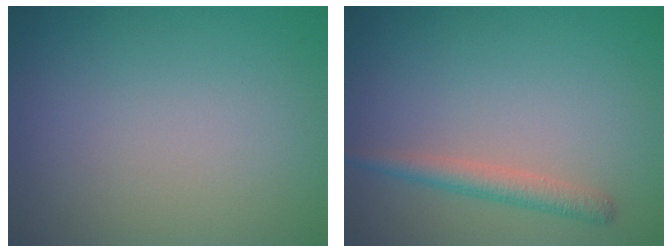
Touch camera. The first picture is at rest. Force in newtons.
{"total": 2.1, "press": 2.1, "slide": 0.1}